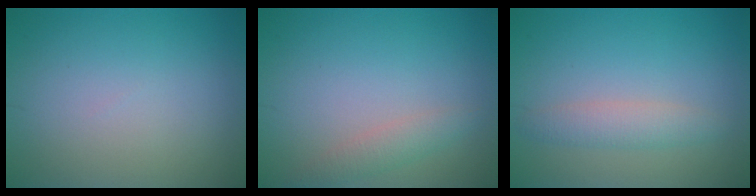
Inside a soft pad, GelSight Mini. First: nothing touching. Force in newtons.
{"total": 1.7, "press": 1.7, "slide": 0.1}
{"total": 2.2, "press": 2.2, "slide": 0.1}